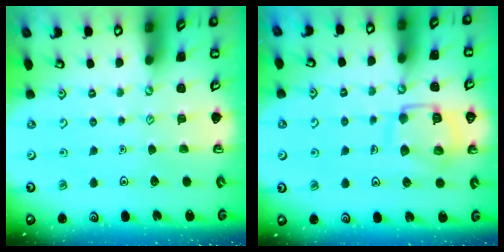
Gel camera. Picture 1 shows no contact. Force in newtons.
{"total": 13.7, "press": 13.6, "slide": 1.3}